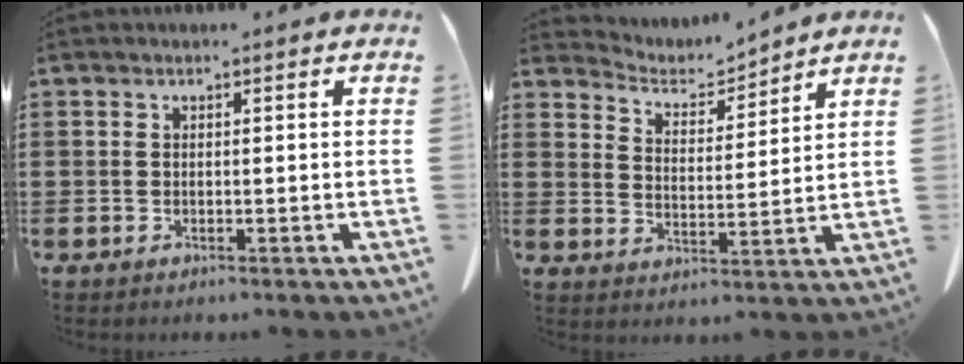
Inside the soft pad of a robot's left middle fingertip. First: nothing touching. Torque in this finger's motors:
{"motor_torque": [-0.45, -0.08, -0.27, -0.05]}